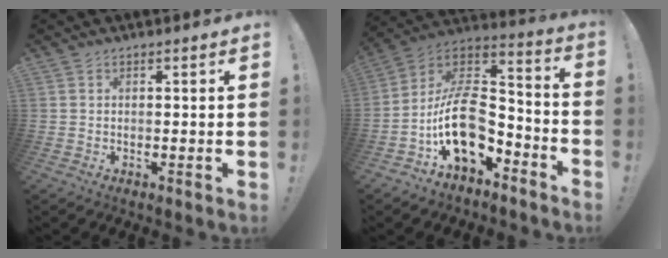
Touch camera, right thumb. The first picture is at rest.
{"total": 19.2, "force": [-6.0, 12.1, 13.6], "torque": [-0.244, 0.026, -0.093]}